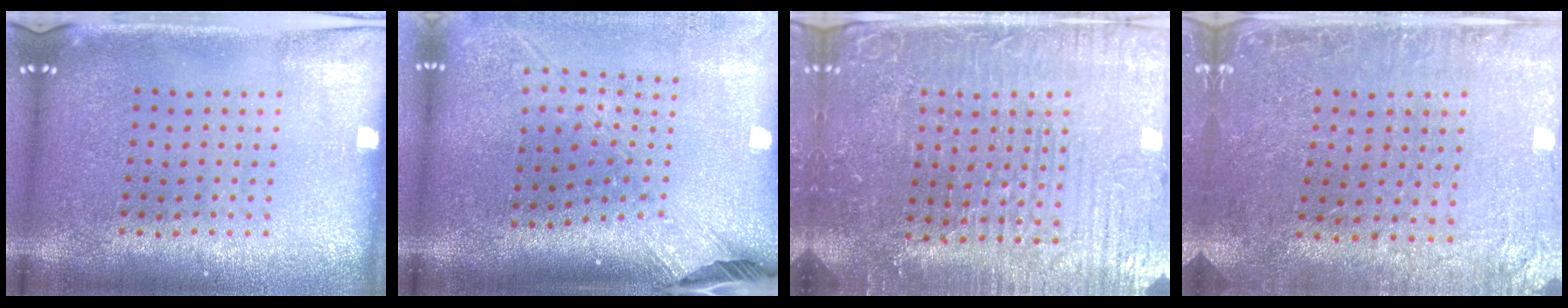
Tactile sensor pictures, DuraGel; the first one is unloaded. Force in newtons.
{"total": 2.6, "press": 1.9, "slide": 1.8}
{"total": 4.7, "press": 4.5, "slide": 1.2}
{"total": 0.7, "press": 0.7, "slide": 0.2}